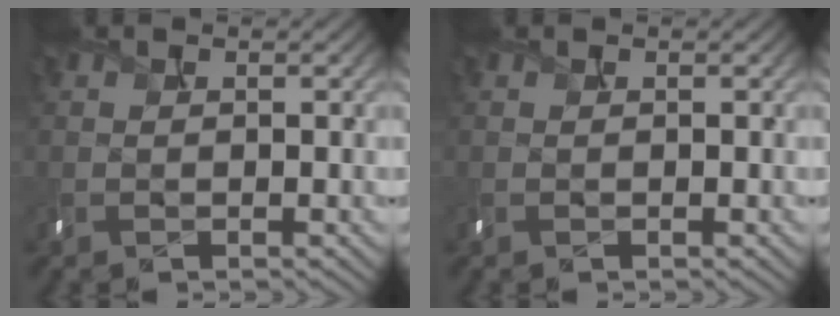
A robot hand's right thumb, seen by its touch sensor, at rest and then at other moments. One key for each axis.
{"total": 0.0}